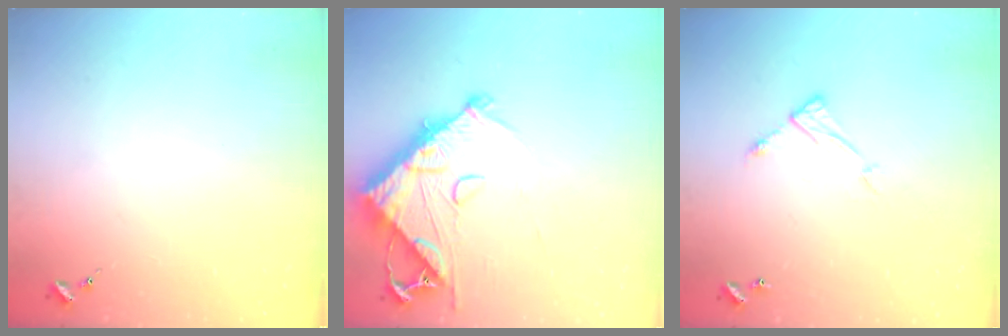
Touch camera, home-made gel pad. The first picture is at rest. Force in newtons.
{"total": 13.1, "press": 13.0, "slide": 1.0}
{"total": 6.3, "press": 6.3, "slide": 0.4}